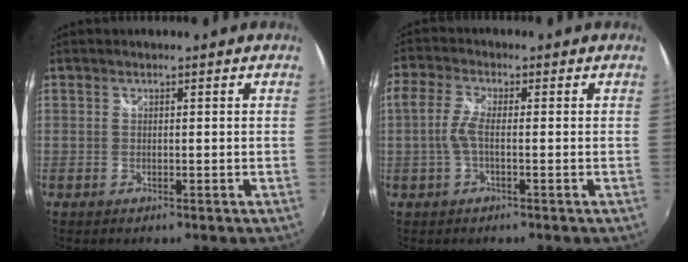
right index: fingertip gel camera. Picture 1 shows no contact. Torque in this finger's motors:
{"motor_torque": [0.60, -0.03, 0.47, 0.13]}